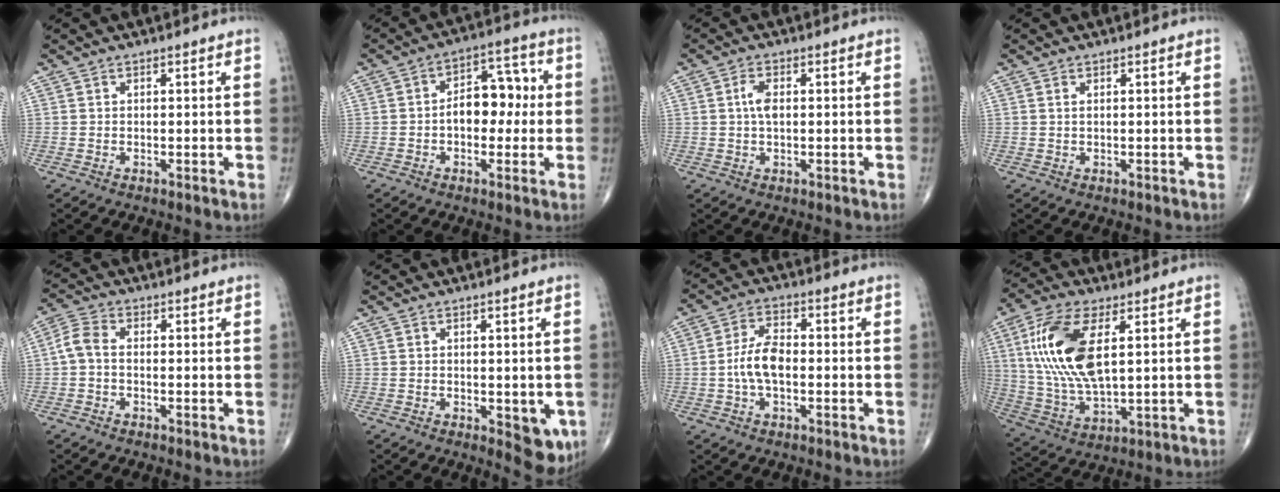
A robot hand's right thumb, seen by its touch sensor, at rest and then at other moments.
{"total": 9.3, "force": [-0.3, 6.1, 7.1], "torque": [-0.070, 0.033, -0.013]}
{"total": 3.2, "force": [0.3, 1.6, 2.8], "torque": [-0.059, 0.005, 0.002]}
{"total": 0.6, "force": [0.2, 0.2, 0.5], "torque": [-0.013, 0.005, 0.005]}
{"total": 4.1, "force": [-0.6, 2.5, 3.2], "torque": [-0.070, 0.014, -0.023]}
{"total": 6.0, "force": [-1.6, 2.8, 5.1], "torque": [-0.036, -0.007, -0.015]}
{"total": 6.9, "force": [-1.1, 3.5, 5.9], "torque": [-0.118, 0.019, -0.025]}
{"total": 16.9, "force": [4.1, 7.4, 14.6], "torque": [-0.305, -0.009, 0.084]}